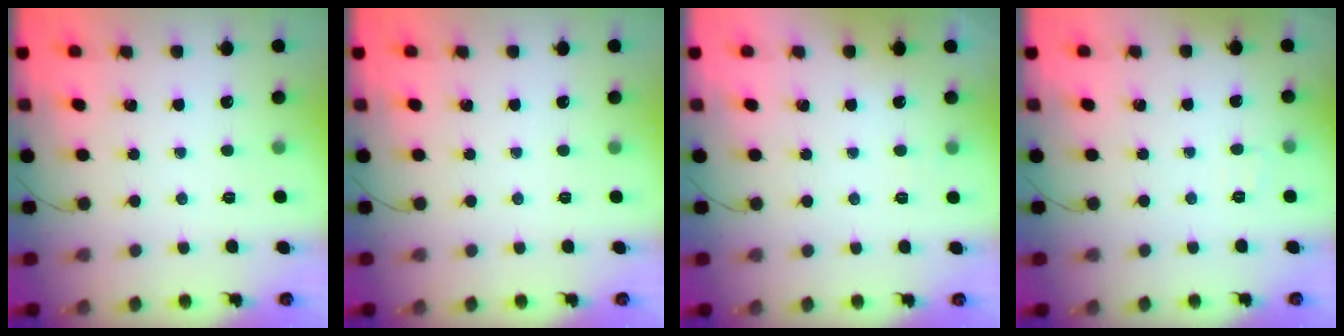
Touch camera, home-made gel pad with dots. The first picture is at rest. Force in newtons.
{"total": 0.0}
{"total": 1.8, "press": 1.3, "slide": 1.1}
{"total": 2.0, "press": 1.7, "slide": 1.1}